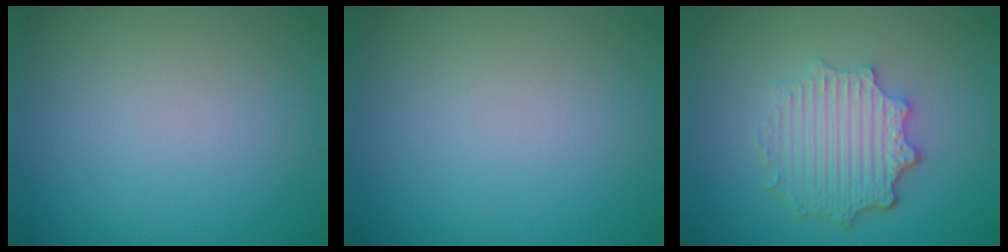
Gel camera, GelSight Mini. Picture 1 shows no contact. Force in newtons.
{"total": 0.0}
{"total": 4.6, "press": 3.6, "slide": 2.8}